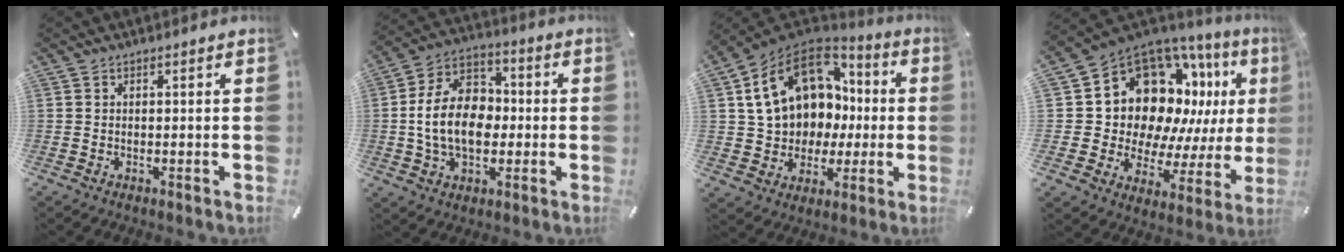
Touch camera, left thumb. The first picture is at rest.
{"total": 14.6, "force": [-1.4, 10.7, 9.8], "torque": [-0.206, 0.017, -0.028]}
{"total": 17.3, "force": [5.1, 13.9, 8.9], "torque": [-0.183, -0.019, 0.109]}
{"total": 15.7, "force": [7.6, 11.7, 7.3], "torque": [-0.122, -0.088, 0.149]}